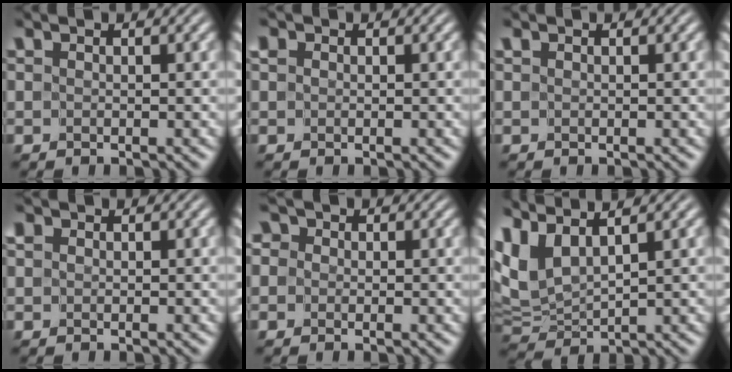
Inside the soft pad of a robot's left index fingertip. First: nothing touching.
{"total": 1.0, "force": [0.2, 0.9, 0.3], "torque": [-0.003, 0.004, -0.003]}
{"total": 0.0}
{"total": 0.9, "force": [0.2, 0.9, 0.2], "torque": [-0.001, 0.004, -0.003]}
{"total": 3.0, "force": [1.1, 2.5, 1.1], "torque": [0.008, 0.028, -0.022]}
{"total": 4.9, "force": [2.9, 2.0, 3.4], "torque": [-0.090, 0.011, 0.063]}